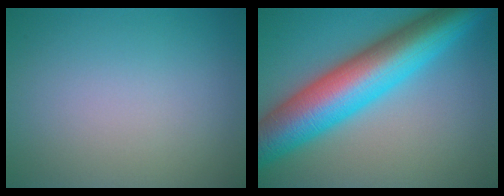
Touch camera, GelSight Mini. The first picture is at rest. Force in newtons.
{"total": 12.3, "press": 12.3, "slide": 0.2}